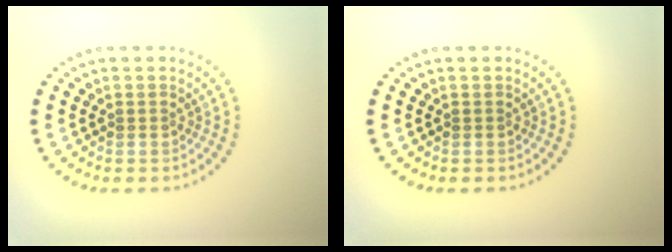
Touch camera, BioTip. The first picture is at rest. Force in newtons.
{"total": 0.0}